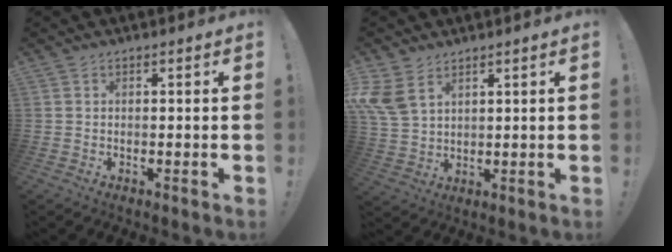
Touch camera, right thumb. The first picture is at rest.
{"total": 8.7, "force": [4.7, 5.4, 5.0], "torque": [-0.104, -0.014, 0.094]}